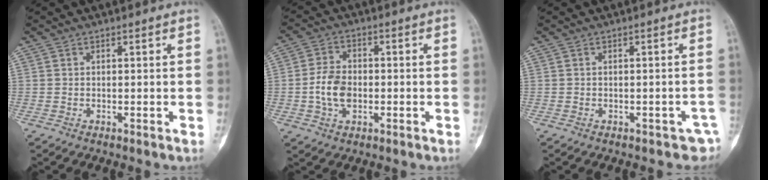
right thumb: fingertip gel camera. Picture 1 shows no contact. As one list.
[{"total": 7.2, "force": [-1.1, 4.9, 5.1], "torque": [-0.090, 0.010, -0.024]}, {"total": 3.1, "force": [-2.2, 1.9, 1.2], "torque": [0.000, 0.018, -0.025]}]